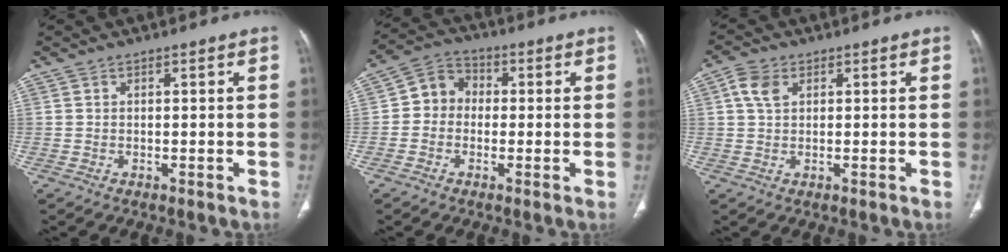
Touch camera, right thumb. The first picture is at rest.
{"total": 6.6, "force": [-0.3, 5.8, 3.1], "torque": [-0.029, 0.023, -0.022]}
{"total": 4.3, "force": [1.3, 2.9, 2.9], "torque": [-0.062, 0.005, 0.026]}